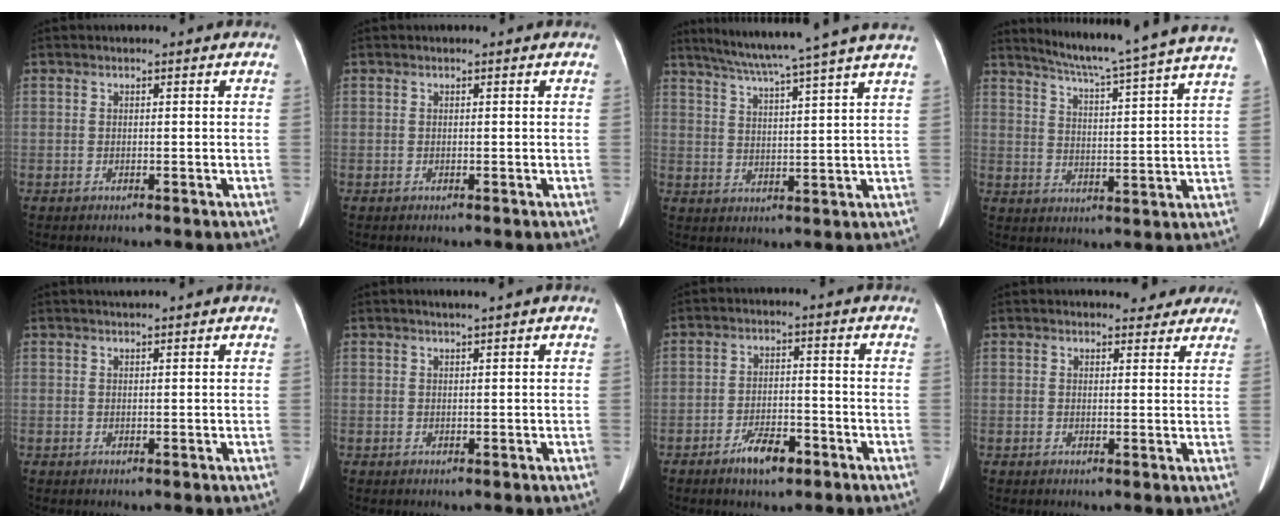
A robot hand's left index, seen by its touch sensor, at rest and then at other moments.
{"total": 0.0}
{"total": 15.9, "force": [13.2, -2.0, 8.6], "torque": [-0.146, -0.001, 0.179]}
{"total": 21.0, "force": [18.6, -1.8, 9.6], "torque": [-0.158, -0.043, 0.239]}
{"total": 0.9, "force": [0.8, -0.3, 0.4], "torque": [-0.009, 0.007, 0.022]}
{"total": 0.8, "force": [0.5, -0.1, 0.5], "torque": [-0.009, 0.002, 0.011]}
{"total": 5.3, "force": [-3.6, 1.9, 3.5], "torque": [-0.068, -0.003, -0.058]}
{"total": 5.6, "force": [5.0, 2.1, 1.3], "torque": [0.001, 0.002, 0.048]}